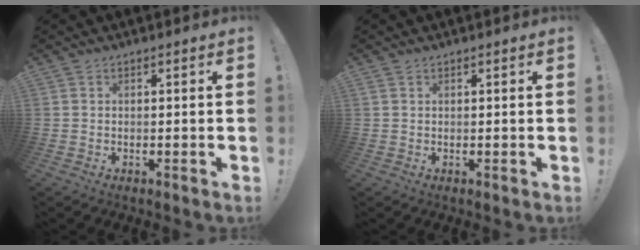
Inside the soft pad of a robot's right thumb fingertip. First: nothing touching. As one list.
[{"total": 0.6, "force": [0.5, 0.3, 0.2], "torque": [-0.011, 0.002, 0.012]}]